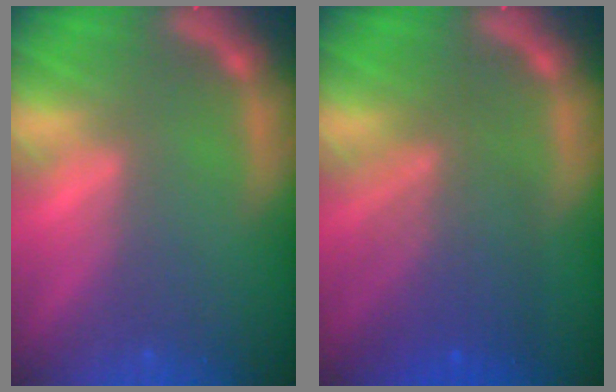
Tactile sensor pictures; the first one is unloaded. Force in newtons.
{"total": 6.5}